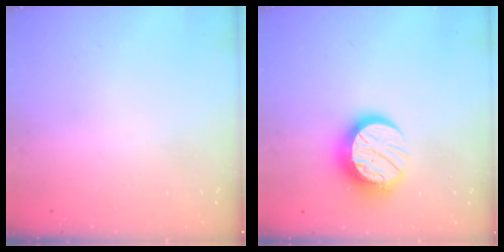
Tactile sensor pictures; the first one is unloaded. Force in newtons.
{"total": 12.8, "press": 12.8, "slide": 1.1}